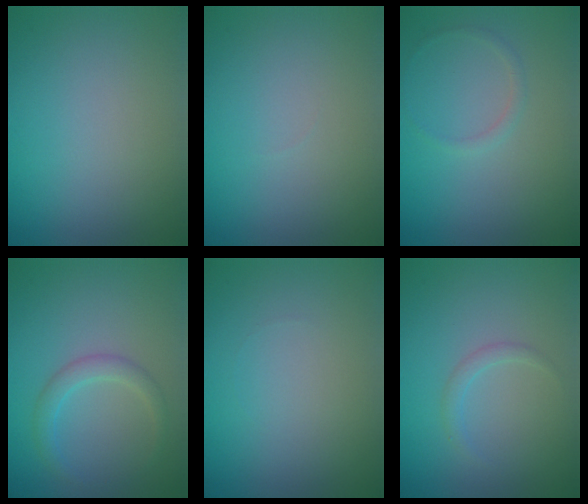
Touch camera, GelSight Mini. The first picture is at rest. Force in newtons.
{"total": 0.0}
{"total": 0.8, "press": 0.8, "slide": 0.1}
{"total": 1.9, "press": 1.9, "slide": 0.0}
{"total": 0.0}
{"total": 1.0, "press": 1.0, "slide": 0.1}